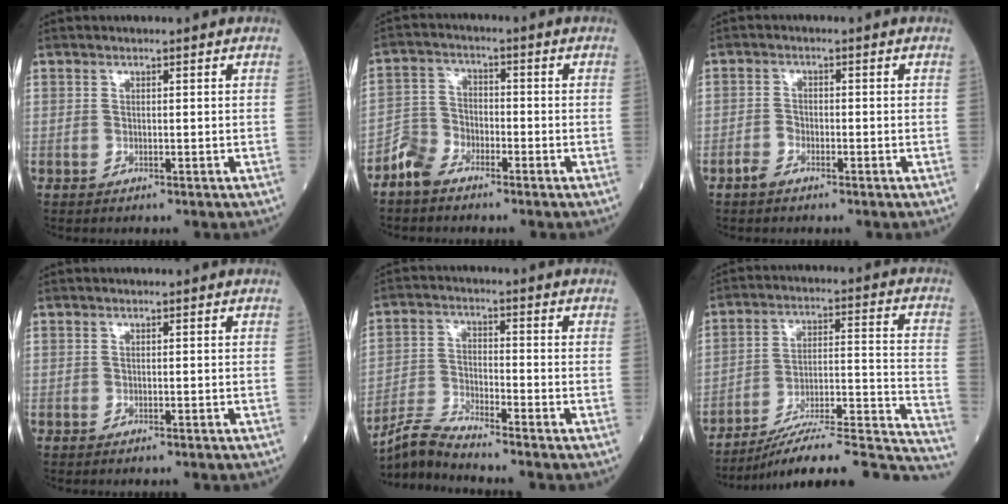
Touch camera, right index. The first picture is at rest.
{"total": 4.6, "force": [-3.7, 2.5, 1.4], "torque": [-0.030, 0.003, -0.080]}
{"total": 2.1, "force": [-1.5, 1.0, 1.0], "torque": [-0.020, 0.002, -0.029]}
{"total": 0.8, "force": [-0.7, 0.0, 0.3], "torque": [-0.002, -0.001, -0.012]}
{"total": 6.2, "force": [-6.0, -1.2, 0.7], "torque": [-0.028, -0.015, -0.120]}
{"total": 24.4, "force": [-22.4, 0.9, 9.5], "torque": [-0.069, 0.016, -0.321]}